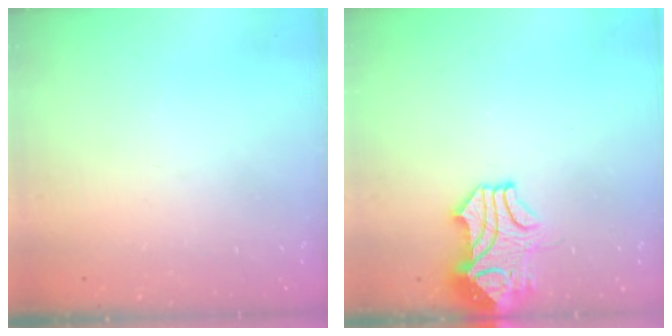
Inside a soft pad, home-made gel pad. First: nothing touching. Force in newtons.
{"total": 3.9, "press": 3.8, "slide": 1.0}